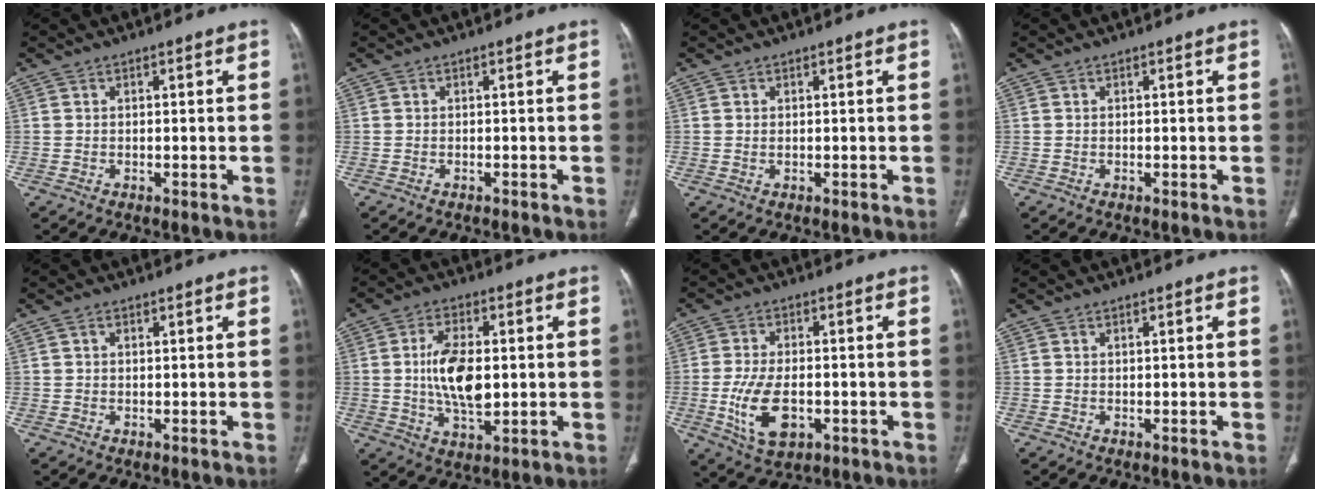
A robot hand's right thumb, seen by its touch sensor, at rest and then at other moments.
{"total": 1.0, "force": [-0.9, 0.4, 0.3], "torque": [-0.013, 0.004, -0.010]}
{"total": 0.6, "force": [-0.1, 0.3, 0.5], "torque": [-0.012, 0.000, 0.000]}
{"total": 0.0}
{"total": 0.8, "force": [0.3, 0.6, 0.4], "torque": [-0.006, 0.003, 0.005]}
{"total": 11.1, "force": [0.4, 5.7, 9.5], "torque": [-0.170, -0.005, 0.013]}
{"total": 10.3, "force": [-2.6, 5.7, 8.2], "torque": [-0.155, 0.001, -0.036]}
{"total": 0.0}